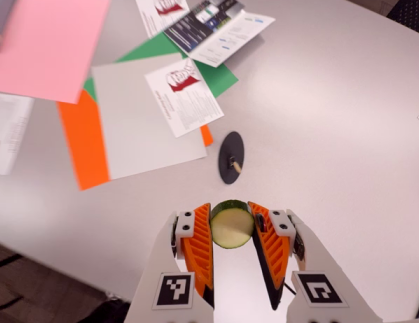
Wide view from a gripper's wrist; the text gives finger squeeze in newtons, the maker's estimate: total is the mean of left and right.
{"total": 12.8, "left": 12.7, "right": 12.9}